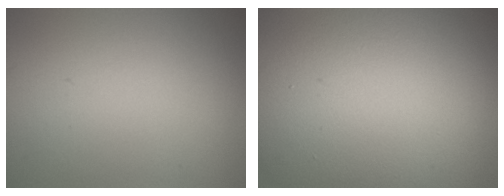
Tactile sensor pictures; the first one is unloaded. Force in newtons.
{"total": 22.2, "press": 22.2, "slide": 1.0}